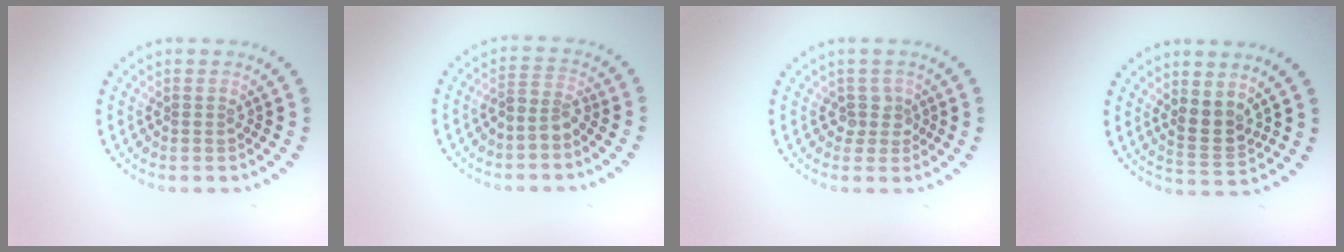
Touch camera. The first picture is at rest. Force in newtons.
{"total": 2.2, "press": 1.6, "slide": 1.5}
{"total": 1.7, "press": 1.3, "slide": 1.2}
{"total": 2.6, "press": 2.2, "slide": 1.2}